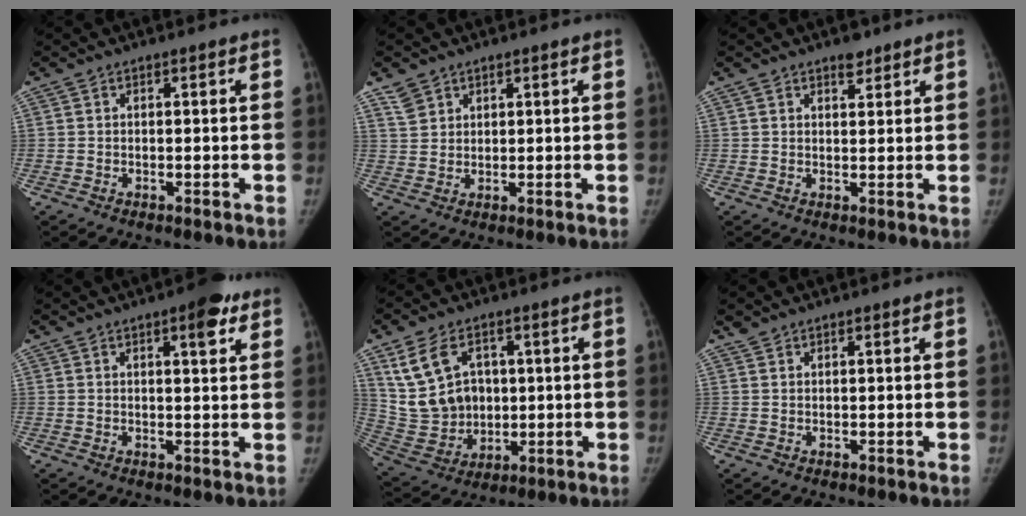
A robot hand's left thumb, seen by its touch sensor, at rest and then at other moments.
{"total": 3.6, "force": [2.6, 2.4, 0.7], "torque": [-0.001, -0.012, 0.053]}
{"total": 2.9, "force": [2.2, 1.4, 1.3], "torque": [-0.007, -0.014, 0.033]}
{"total": 5.6, "force": [3.1, 1.7, 4.3], "torque": [-0.047, -0.012, 0.036]}
{"total": 13.9, "force": [4.7, 10.2, 8.1], "torque": [-0.130, -0.013, 0.112]}
{"total": 1.3, "force": [1.3, 0.4, 0.2], "torque": [0.000, 0.000, 0.024]}